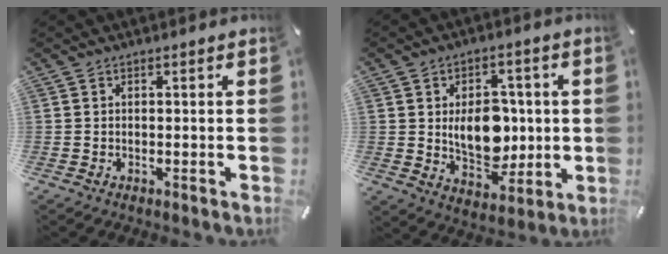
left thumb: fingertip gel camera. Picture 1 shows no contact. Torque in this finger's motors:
{"motor_torque": [0.56, 0.58, 0.65, -0.03, 0.32]}